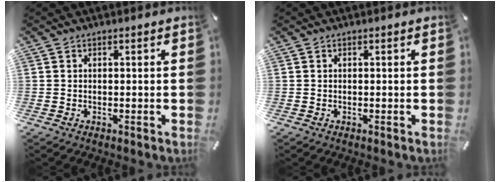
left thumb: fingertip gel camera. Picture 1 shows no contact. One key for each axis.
{"total": 0.0}